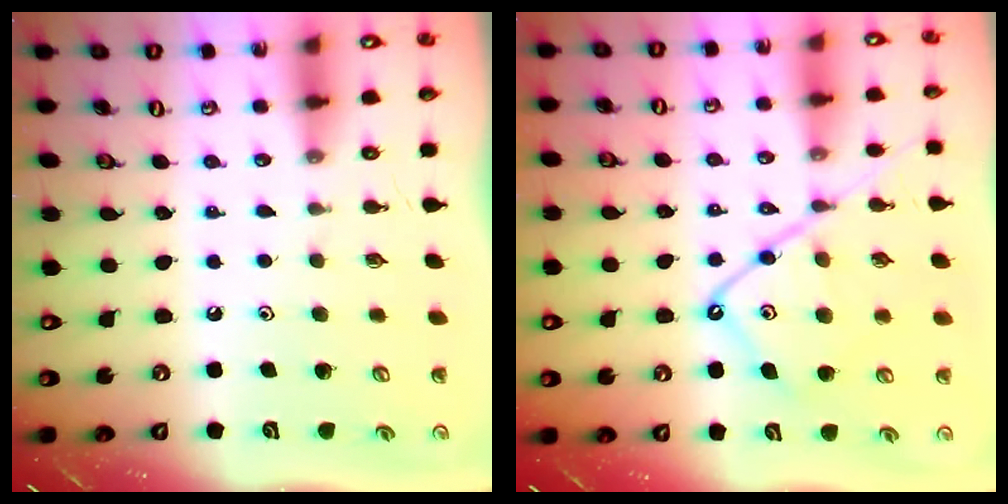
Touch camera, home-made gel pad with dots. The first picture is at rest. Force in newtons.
{"total": 14.0, "press": 13.9, "slide": 1.3}